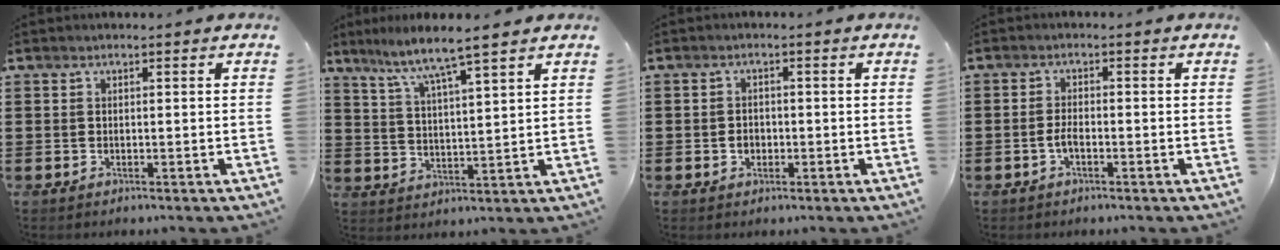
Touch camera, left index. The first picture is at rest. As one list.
[{"total": 6.0, "force": [5.0, -0.5, 3.4], "torque": [-0.088, -0.034, 0.077]}, {"total": 1.8, "force": [-0.4, 1.4, 1.0], "torque": [-0.022, 0.005, -0.010]}, {"total": 2.1, "force": [-0.9, 0.7, 1.8], "torque": [-0.050, -0.001, -0.022]}]